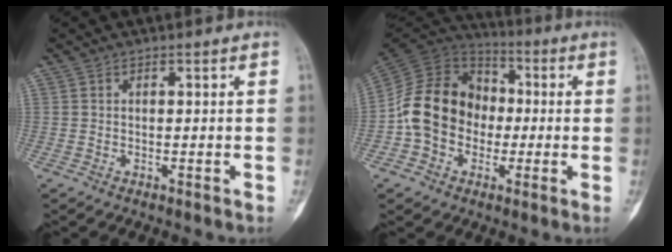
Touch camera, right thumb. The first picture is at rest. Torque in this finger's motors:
{"motor_torque": [1.91, 1.87, 0.71, -0.61, 0.11]}